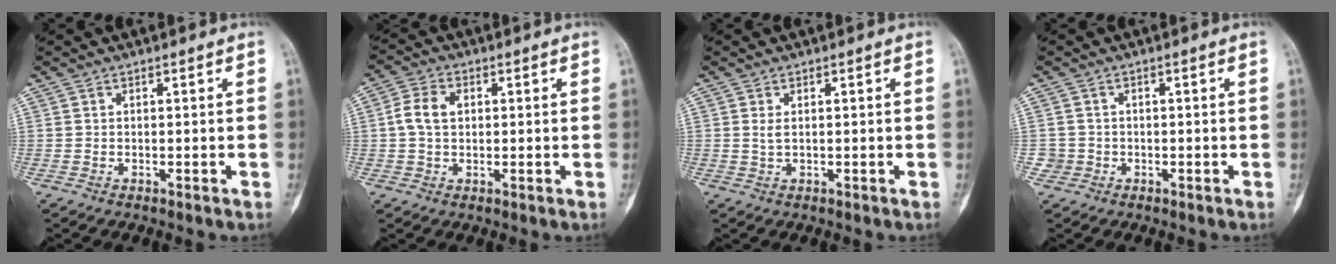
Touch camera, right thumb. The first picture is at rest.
{"total": 5.4, "force": [0.7, 3.8, 3.7], "torque": [-0.074, 0.012, 0.008]}
{"total": 1.2, "force": [0.2, 0.5, 1.0], "torque": [-0.018, 0.000, 0.008]}
{"total": 1.9, "force": [-0.6, 1.8, -0.3], "torque": [0.017, 0.009, -0.016]}